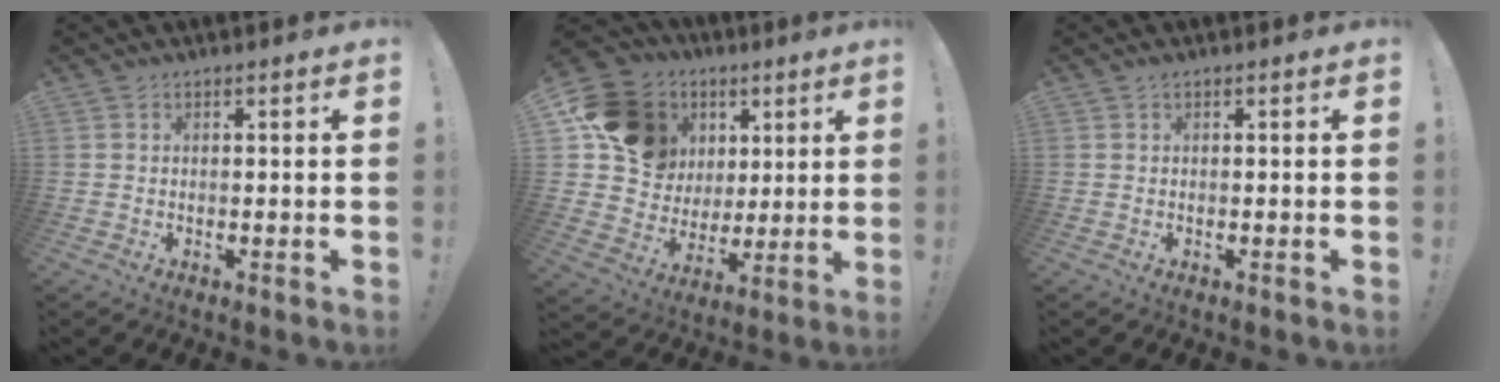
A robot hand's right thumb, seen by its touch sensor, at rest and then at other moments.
{"total": 17.9, "force": [6.8, 14.9, 7.3], "torque": [-0.102, -0.021, 0.155]}
{"total": 0.6, "force": [0.5, 0.3, 0.2], "torque": [-0.005, 0.003, 0.008]}